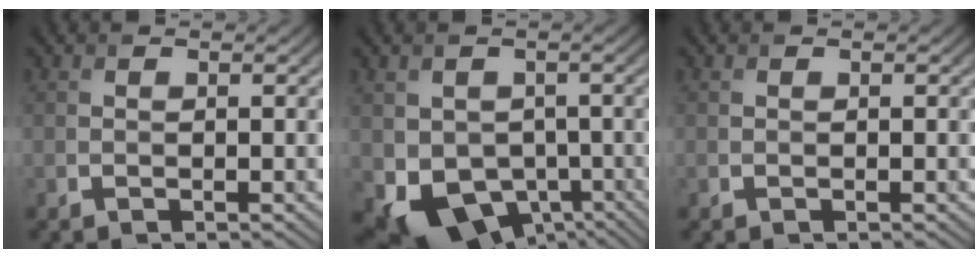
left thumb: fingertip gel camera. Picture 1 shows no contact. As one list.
[{"total": 8.3, "force": [-2.0, 6.7, 4.4], "torque": [-0.080, -0.034, -0.028]}, {"total": 0.0}]